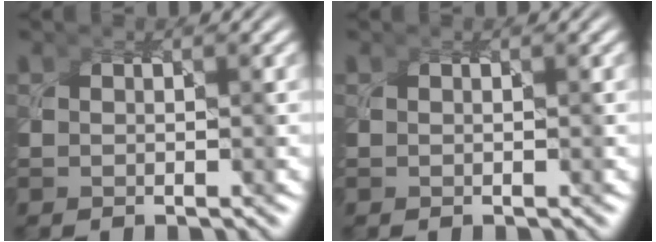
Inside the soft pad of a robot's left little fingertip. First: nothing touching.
{"total": 0.0}